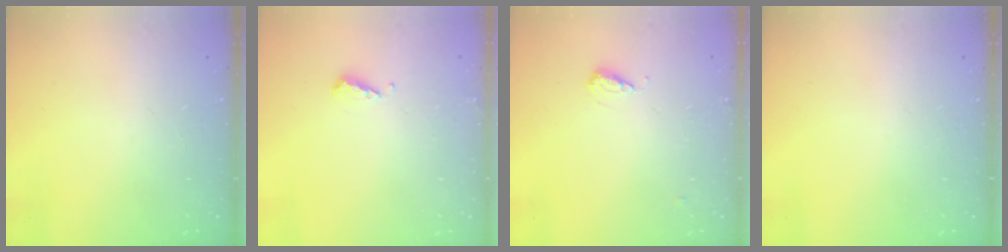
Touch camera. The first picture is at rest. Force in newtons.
{"total": 3.8, "press": 3.7, "slide": 0.3}
{"total": 8.3, "press": 8.3, "slide": 0.9}
{"total": 0.0}